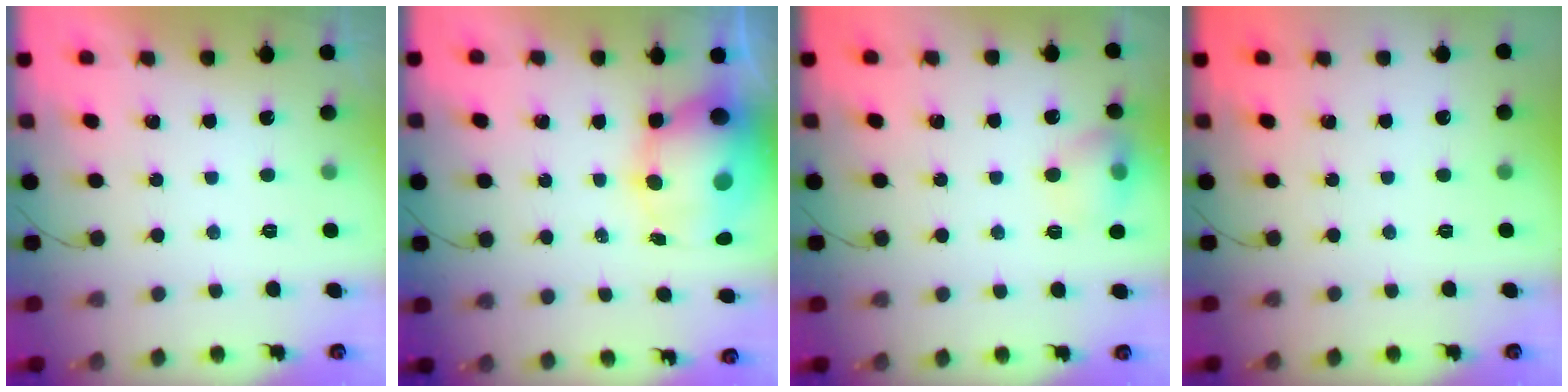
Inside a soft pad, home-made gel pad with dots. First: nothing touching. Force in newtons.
{"total": 11.1, "press": 10.8, "slide": 2.6}
{"total": 10.2, "press": 10.1, "slide": 1.5}
{"total": 0.0}